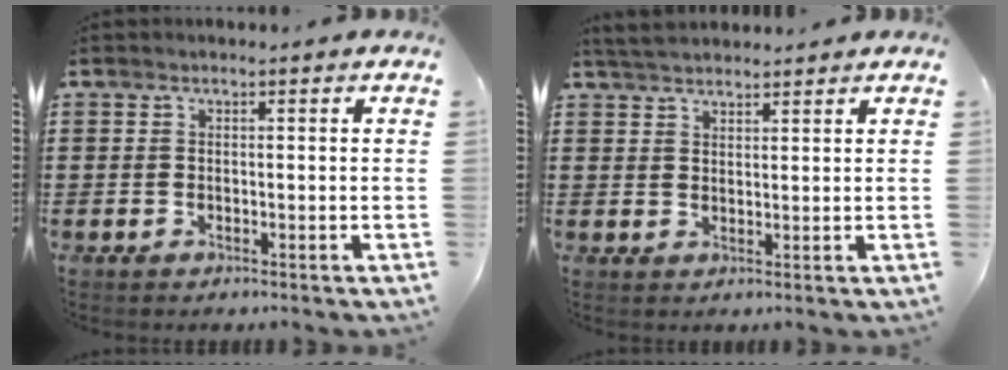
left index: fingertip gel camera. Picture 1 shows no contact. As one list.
[{"total": 3.4, "force": [3.2, 0.7, 1.0], "torque": [-0.027, -0.001, 0.061]}]